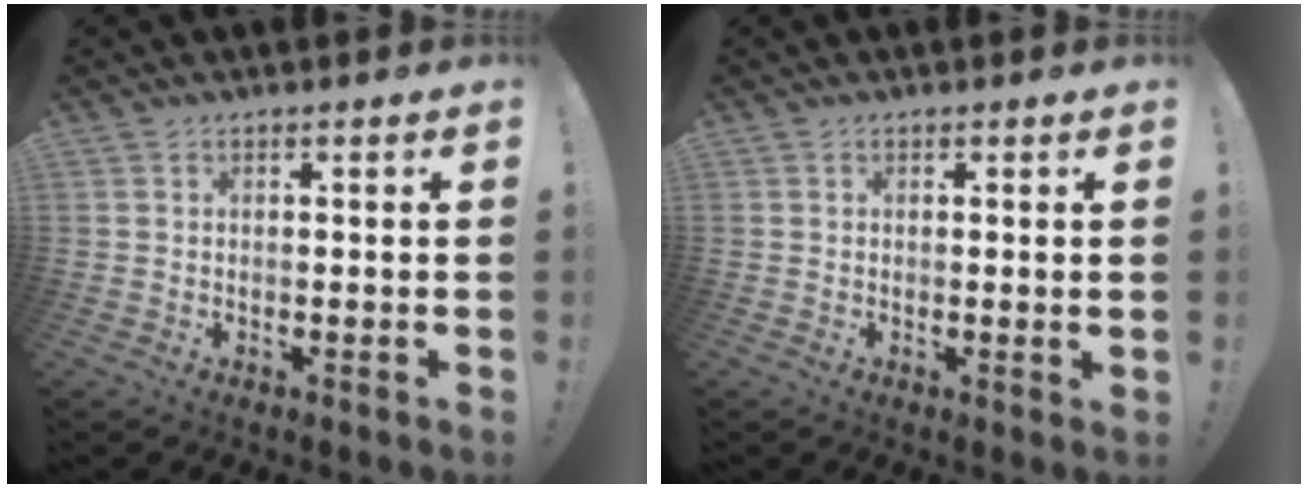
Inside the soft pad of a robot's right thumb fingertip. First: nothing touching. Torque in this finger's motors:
{"motor_torque": [-0.25, 0.23, -0.11, 0.04, -0.08]}